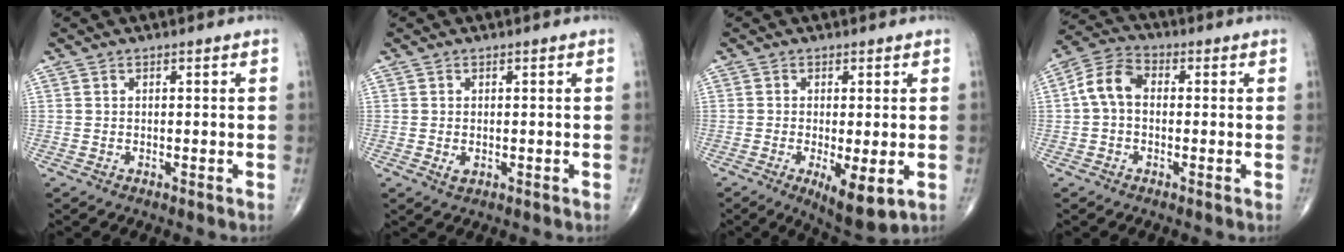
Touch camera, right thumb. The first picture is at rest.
{"total": 1.5, "force": [-0.3, 1.0, 1.1], "torque": [-0.017, -0.001, 0.000]}
{"total": 7.7, "force": [-2.1, 2.4, 7.0], "torque": [-0.112, -0.022, -0.029]}
{"total": 7.2, "force": [0.2, 4.9, 5.2], "torque": [-0.095, 0.024, -0.008]}